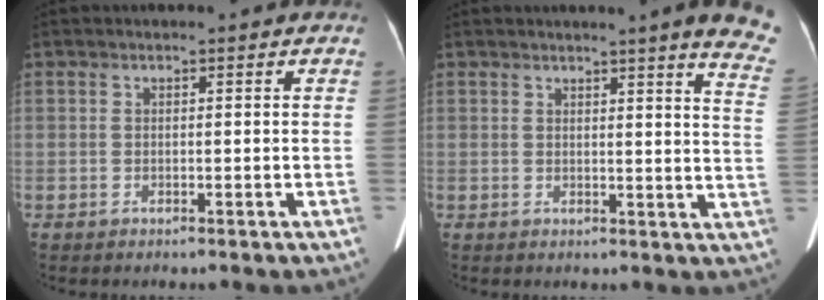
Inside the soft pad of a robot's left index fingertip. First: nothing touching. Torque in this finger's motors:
{"motor_torque": [0.36, -0.67, 0.03, 0.05]}